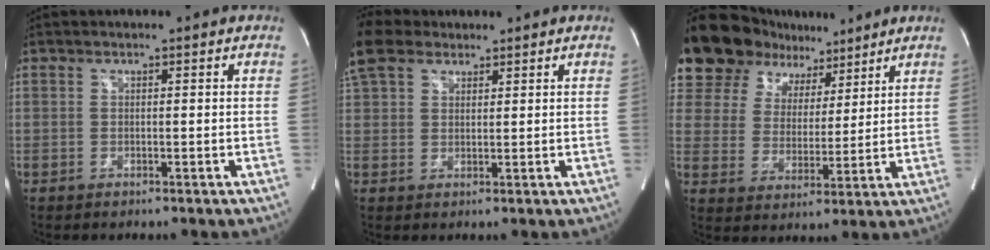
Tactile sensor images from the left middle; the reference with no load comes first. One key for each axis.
{"total": 6.7, "fx": 5.6, "fy": 2.8, "fz": 2.5, "tx": -0.078, "ty": 0.024, "tz": 0.119}
{"total": 16.0, "fx": 12.4, "fy": 8.5, "fz": 5.7, "tx": -0.117, "ty": 0.038, "tz": 0.211}